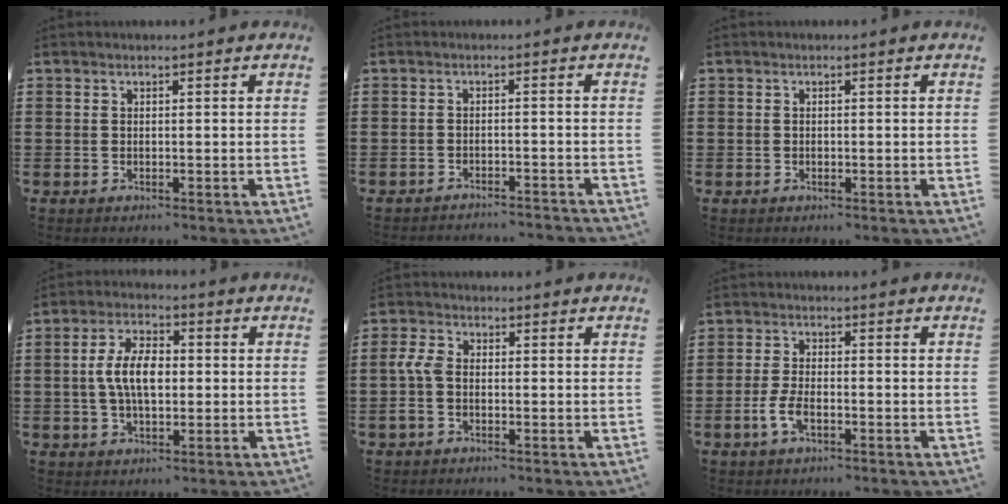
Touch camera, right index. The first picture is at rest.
{"total": 1.9, "force": [-1.8, -0.3, 0.1], "torque": [-0.005, 0.000, -0.038]}
{"total": 0.6, "force": [-0.1, 0.6, 0.0], "torque": [-0.002, 0.005, -0.003]}
{"total": 7.2, "force": [0.2, 3.5, 6.3], "torque": [-0.140, 0.004, -0.002]}
{"total": 3.5, "force": [-0.7, 2.1, 2.7], "torque": [-0.074, -0.003, -0.019]}
{"total": 3.8, "force": [-1.4, 1.6, 3.2], "torque": [-0.075, -0.003, -0.031]}